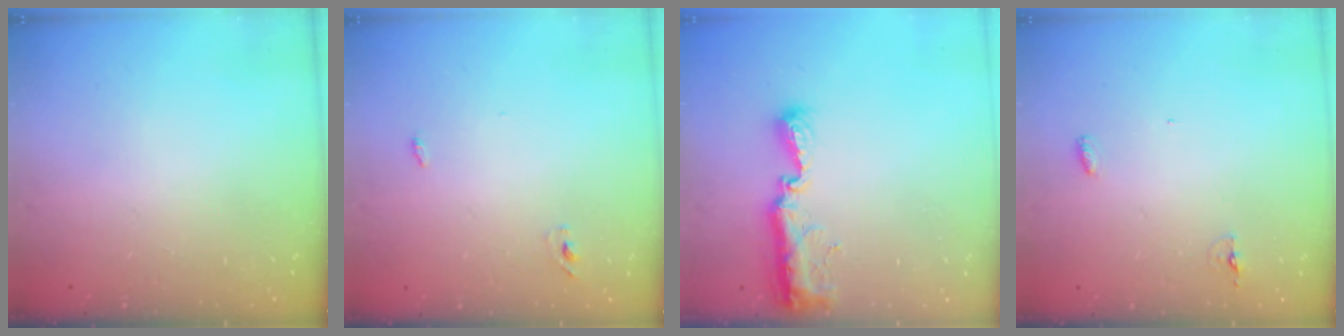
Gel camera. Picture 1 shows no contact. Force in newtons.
{"total": 2.9, "press": 2.7, "slide": 1.0}
{"total": 11.2, "press": 10.1, "slide": 4.8}
{"total": 7.4, "press": 4.4, "slide": 6.0}